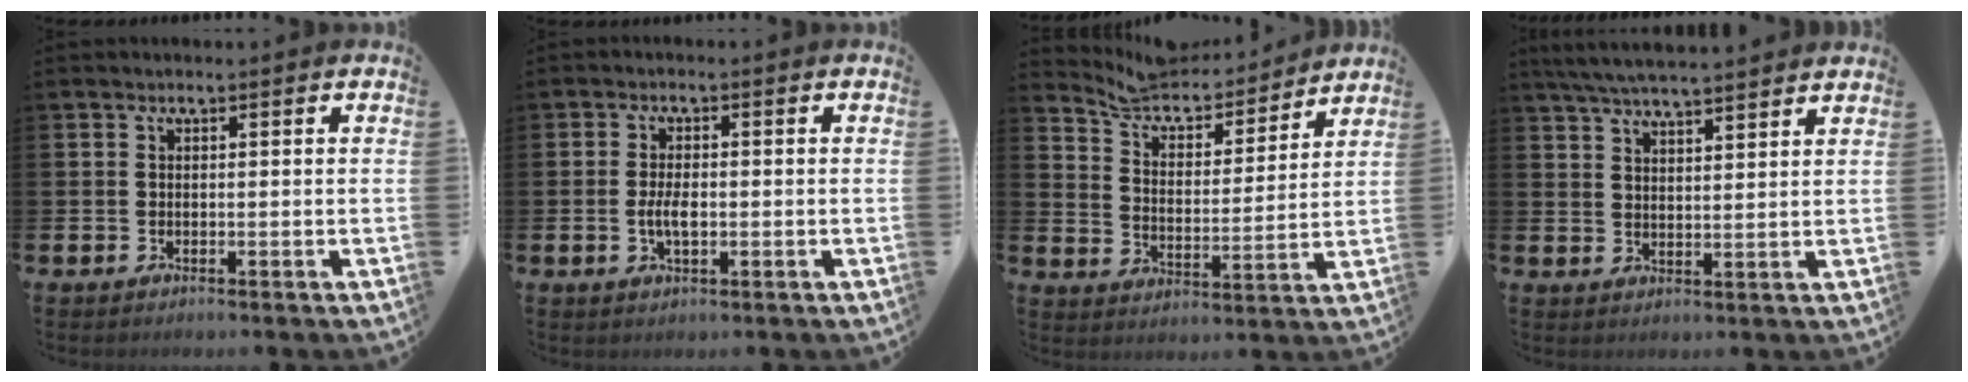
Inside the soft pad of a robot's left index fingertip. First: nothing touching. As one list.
[{"total": 3.1, "force": [-0.4, 1.4, 2.8], "torque": [-0.045, -0.001, -0.008]}, {"total": 7.4, "force": [7.0, 2.0, 1.4], "torque": [-0.062, -0.059, 0.118]}, {"total": 5.8, "force": [5.6, 0.2, 1.5], "torque": [-0.050, -0.019, 0.103]}]